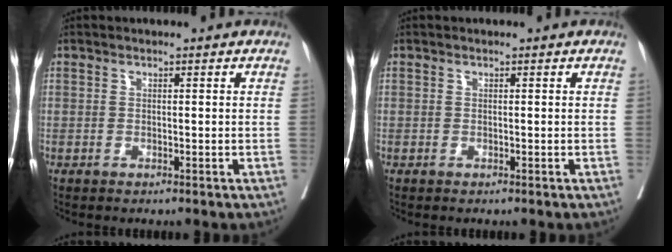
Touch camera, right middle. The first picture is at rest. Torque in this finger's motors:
{"motor_torque": [0.01, -0.01, -0.08, -0.09]}